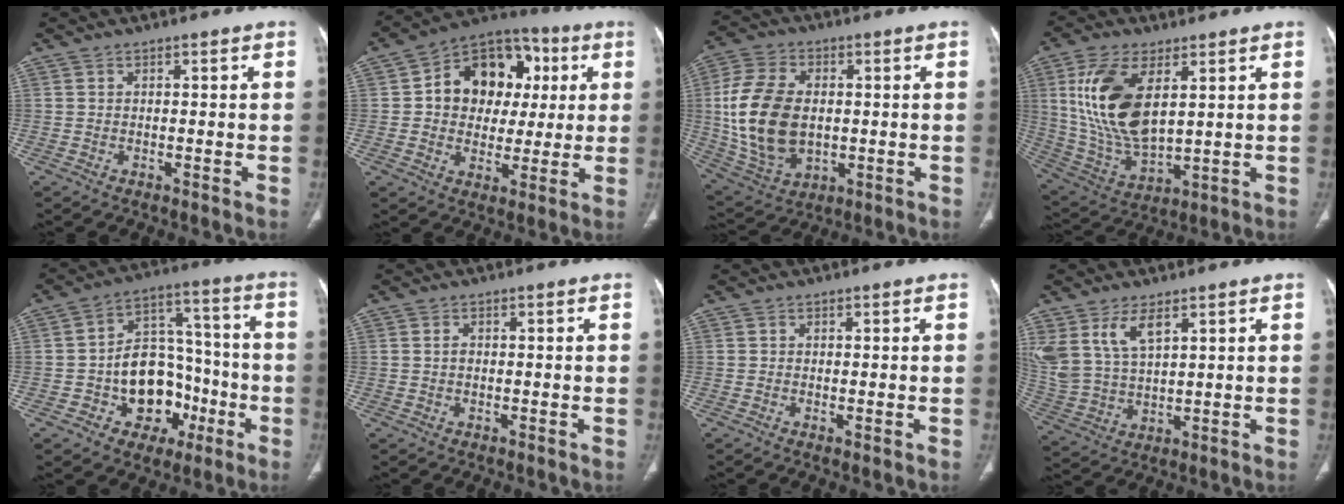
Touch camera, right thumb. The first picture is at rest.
{"total": 16.7, "force": [3.1, 12.9, 10.1], "torque": [-0.095, 0.016, 0.042]}
{"total": 18.2, "force": [0.3, 12.0, 13.7], "torque": [-0.267, -0.004, 0.019]}
{"total": 17.6, "force": [5.0, 8.9, 14.4], "torque": [-0.285, -0.022, 0.107]}
{"total": 15.4, "force": [-4.9, 11.4, 9.1], "torque": [-0.084, 0.053, -0.068]}
{"total": 1.2, "force": [0.0, 0.9, 0.8], "torque": [-0.014, 0.004, 0.000]}
{"total": 0.5, "force": [-0.1, 0.1, 0.5], "torque": [-0.013, -0.005, -0.003]}
{"total": 11.0, "force": [5.8, 5.6, 7.5], "torque": [-0.158, -0.017, 0.131]}